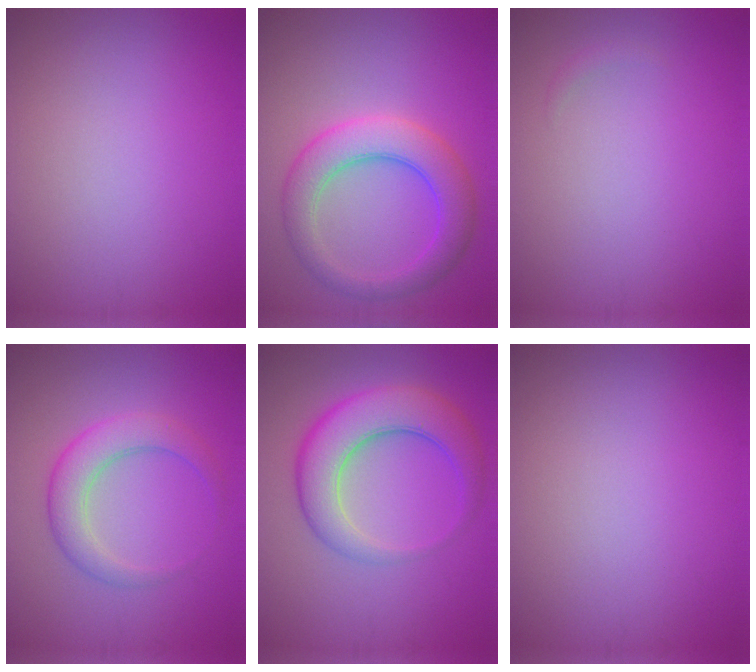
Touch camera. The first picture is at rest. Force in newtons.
{"total": 5.9, "press": 5.9, "slide": 0.1}
{"total": 0.5, "press": 0.5, "slide": 0.0}
{"total": 3.8, "press": 3.8, "slide": 0.2}
{"total": 7.0, "press": 7.0, "slide": 0.3}
{"total": 0.0}